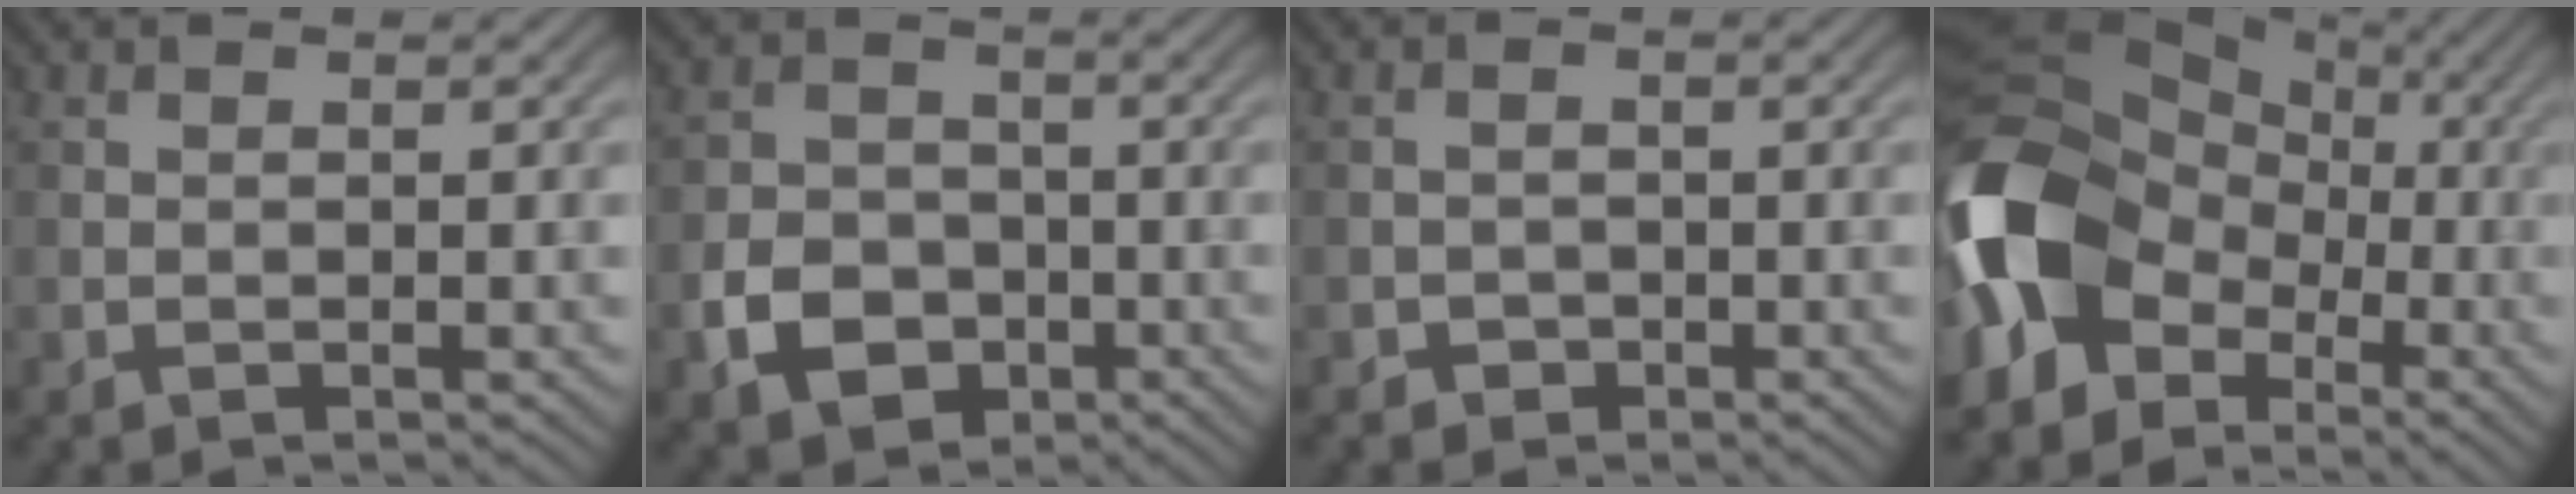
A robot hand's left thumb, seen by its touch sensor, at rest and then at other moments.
{"total": 6.1, "force": [-2.6, 4.7, 2.9], "torque": [-0.057, -0.007, -0.053]}
{"total": 1.6, "force": [-1.0, 1.2, 0.4], "torque": [-0.001, 0.001, -0.021]}
{"total": 16.3, "force": [-4.2, 12.2, 9.9], "torque": [-0.233, -0.015, -0.094]}